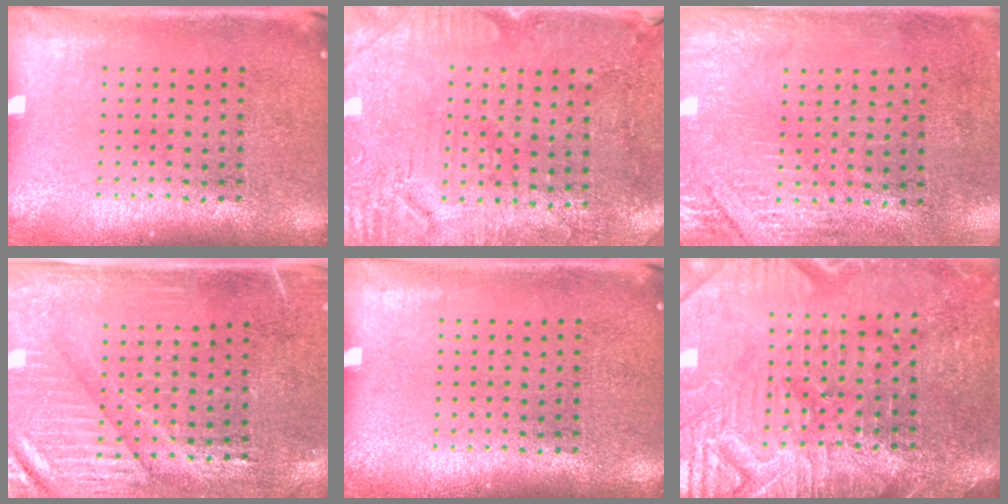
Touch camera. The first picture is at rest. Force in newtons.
{"total": 2.9, "press": 2.7, "slide": 1.1}
{"total": 2.9, "press": 2.5, "slide": 1.5}
{"total": 3.2, "press": 2.9, "slide": 1.5}
{"total": 0.0}
{"total": 3.9, "press": 3.8, "slide": 1.0}